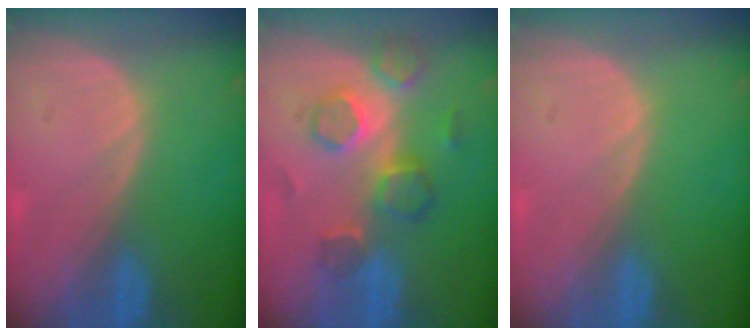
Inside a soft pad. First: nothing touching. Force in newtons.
{"total": 7.8, "press": 7.3, "slide": 2.8}
{"total": 0.0}